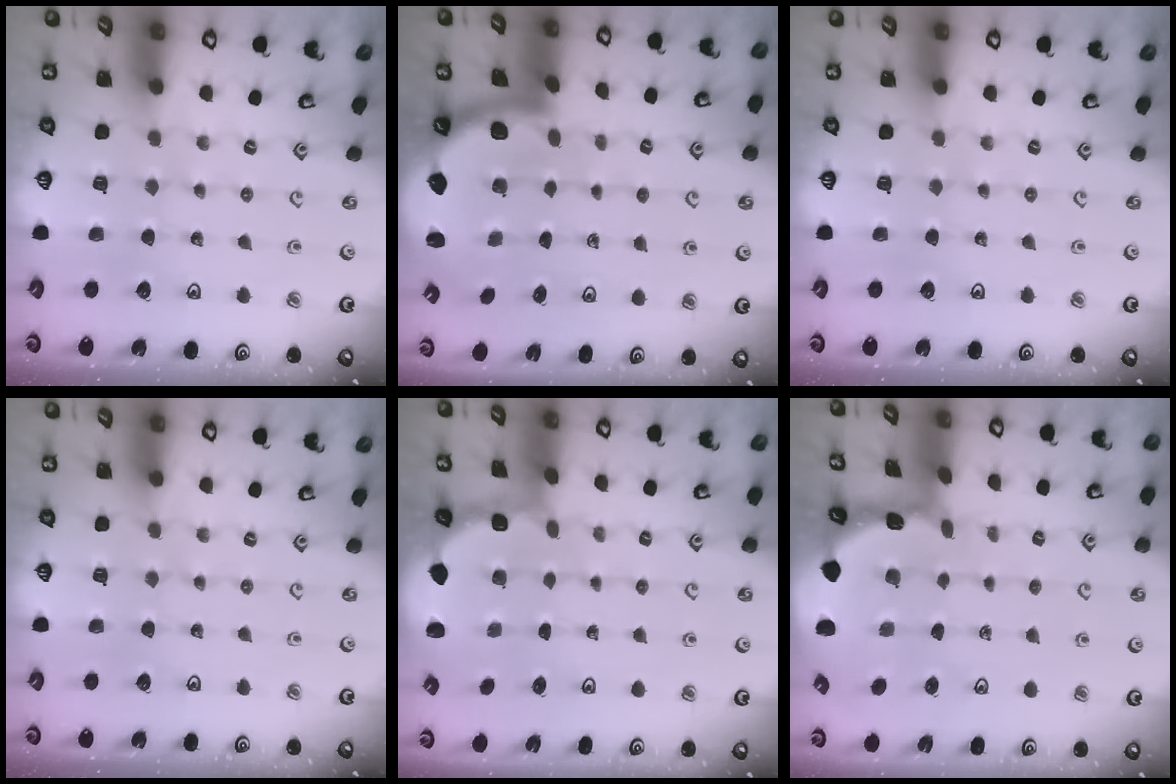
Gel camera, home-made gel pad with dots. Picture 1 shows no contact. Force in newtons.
{"total": 2.4, "press": 2.3, "slide": 0.4}
{"total": 0.0}
{"total": 0.0}
{"total": 1.9, "press": 1.7, "slide": 0.7}
{"total": 2.6, "press": 2.6, "slide": 0.3}